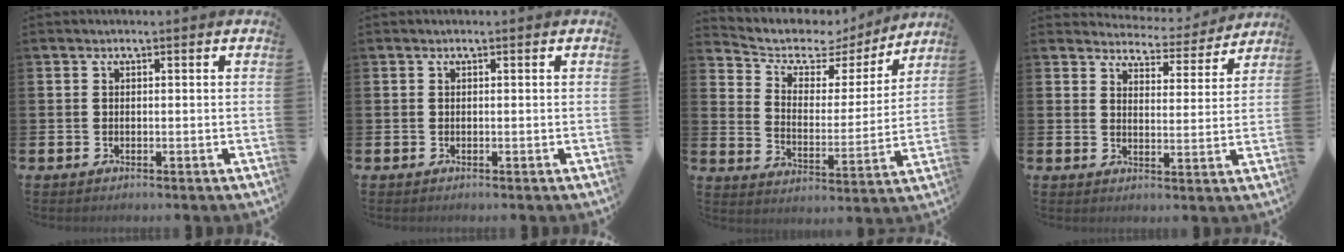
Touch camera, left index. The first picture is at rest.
{"total": 0.0}
{"total": 6.5, "force": [5.3, 3.2, 2.0], "torque": [-0.067, -0.039, 0.085]}
{"total": 4.6, "force": [4.5, 1.0, 0.1], "torque": [-0.009, -0.039, 0.073]}